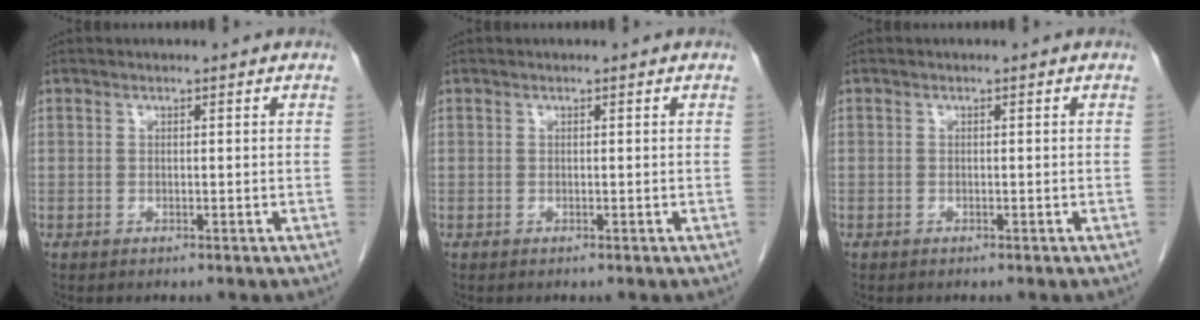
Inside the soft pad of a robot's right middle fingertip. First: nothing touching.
{"total": 0.0}
{"total": 0.0}